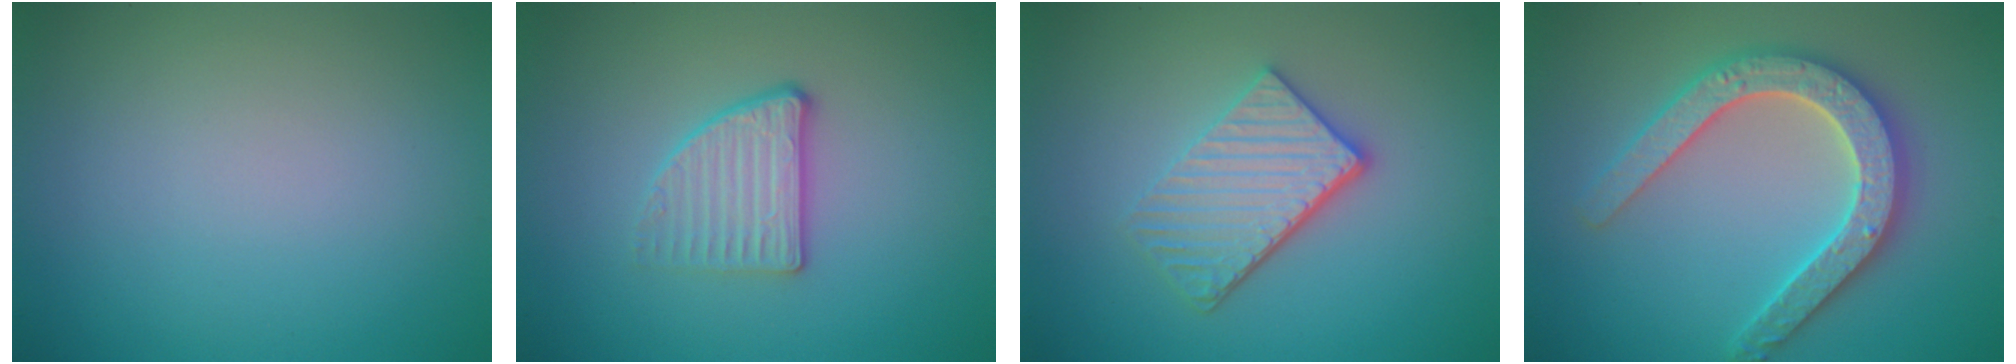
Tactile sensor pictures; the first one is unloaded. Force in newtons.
{"total": 2.7, "press": 2.4, "slide": 1.2}
{"total": 4.4, "press": 3.5, "slide": 2.7}
{"total": 5.3, "press": 5.2, "slide": 1.0}